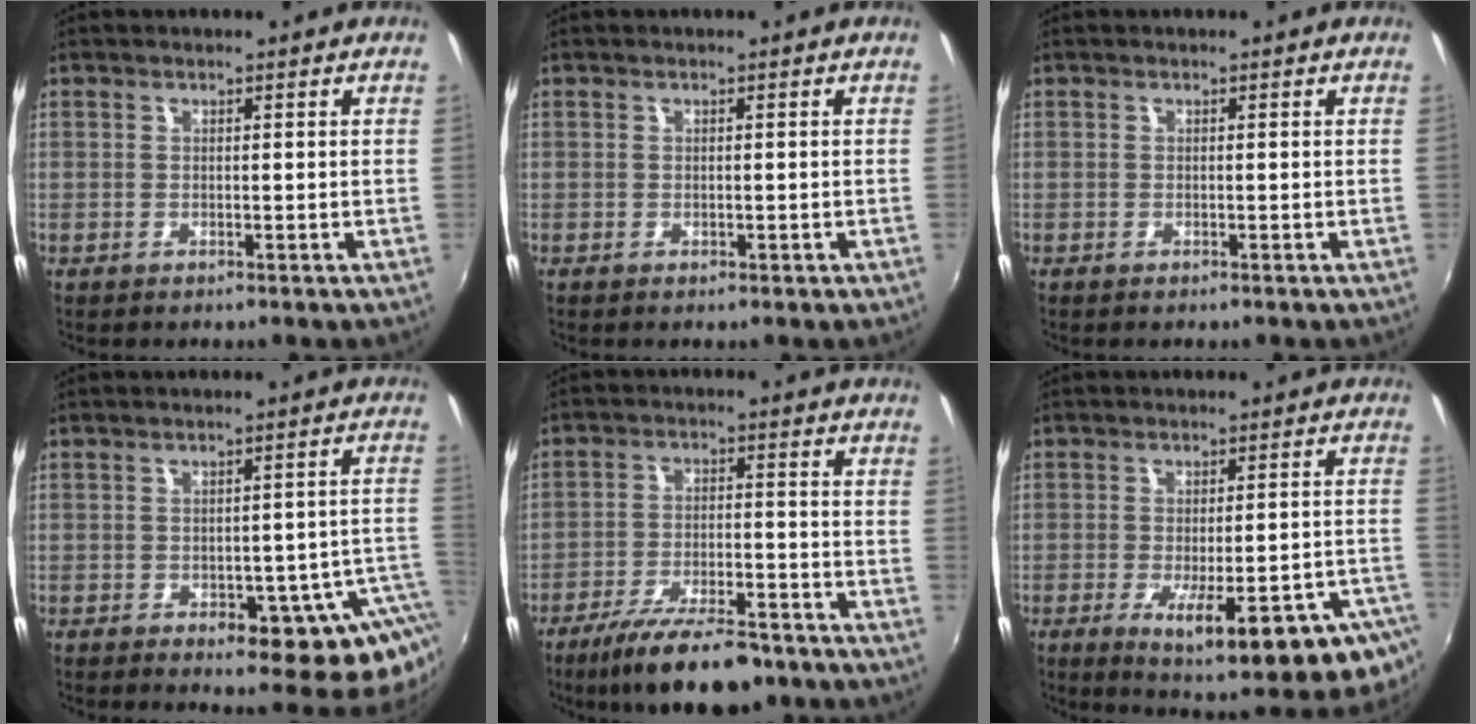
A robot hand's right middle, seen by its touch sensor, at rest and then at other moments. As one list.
[{"total": 0.5, "force": [-0.2, 0.3, 0.3], "torque": [-0.002, -0.002, -0.004]}, {"total": 0.0}, {"total": 13.1, "force": [-5.6, 5.8, 10.3], "torque": [-0.116, -0.015, -0.063]}, {"total": 14.7, "force": [-11.4, 4.2, 8.4], "torque": [-0.172, -0.023, -0.180]}, {"total": 19.0, "force": [-10.1, 4.7, 15.4], "torque": [-0.214, -0.044, -0.127]}]